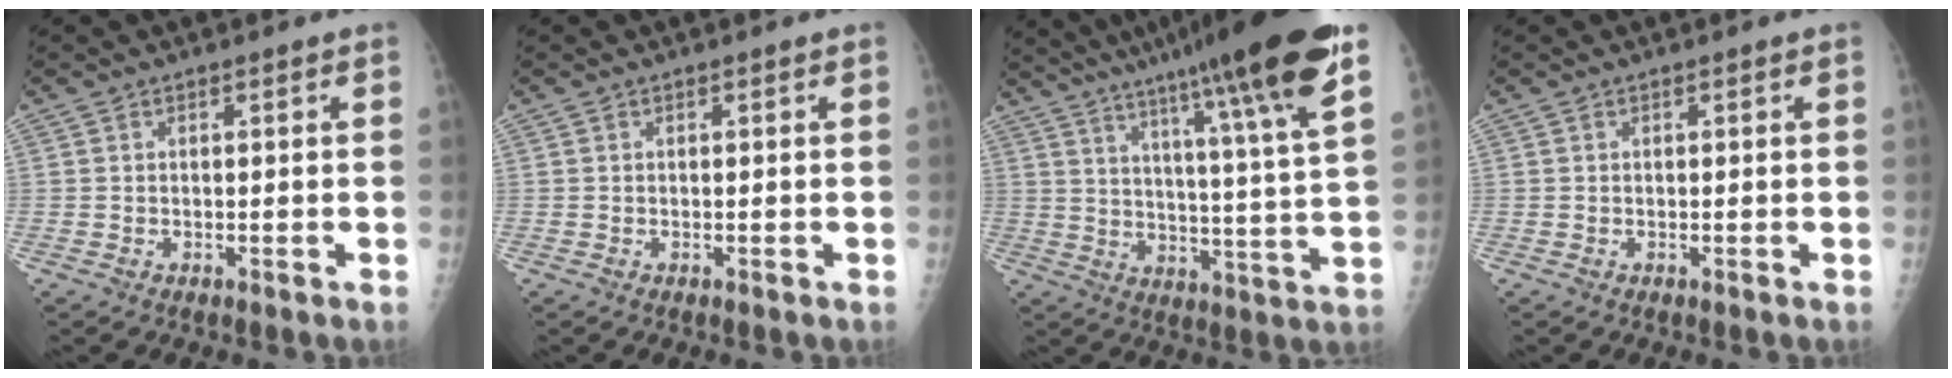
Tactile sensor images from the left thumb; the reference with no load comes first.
{"total": 0.0}
{"total": 23.3, "force": [15.5, 0.7, 17.4], "torque": [-0.251, -0.054, 0.220]}
{"total": 0.0}